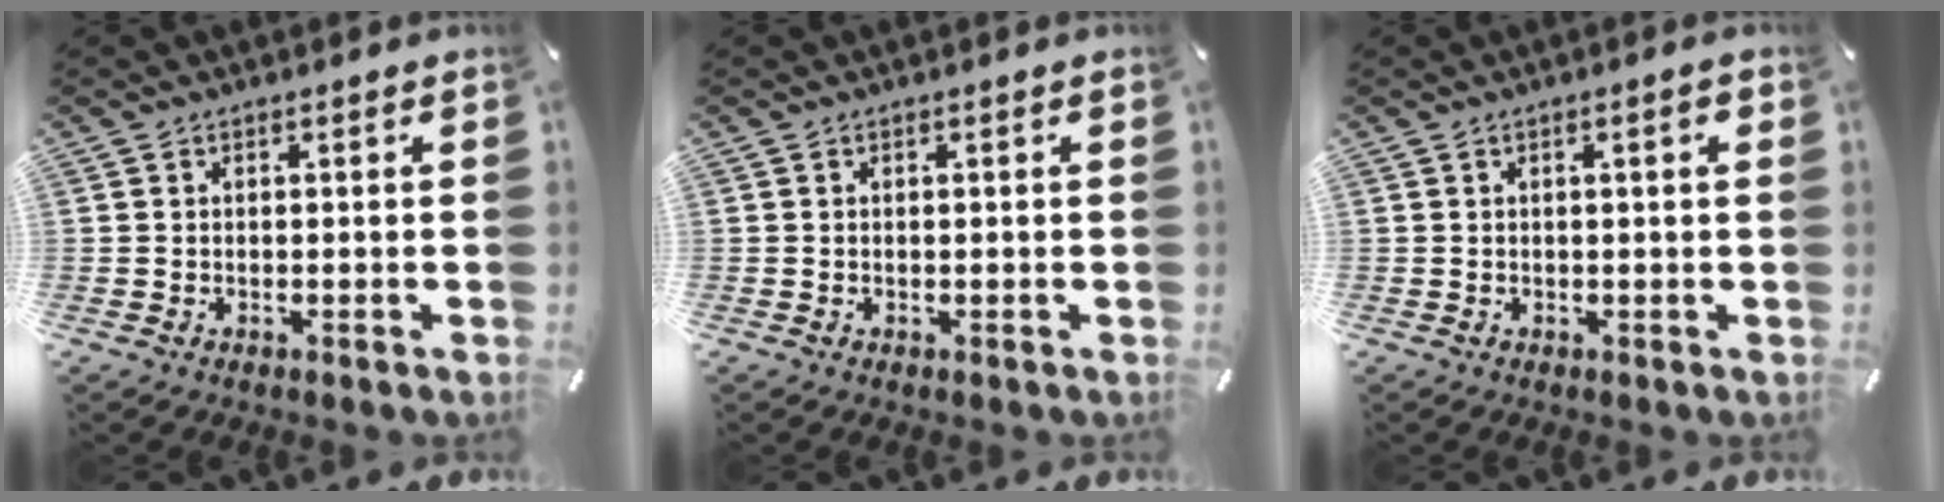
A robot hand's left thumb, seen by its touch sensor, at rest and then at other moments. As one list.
[{"total": 0.0}, {"total": 2.3, "force": [0.5, 0.3, 2.2], "torque": [-0.042, 0.003, 0.007]}]